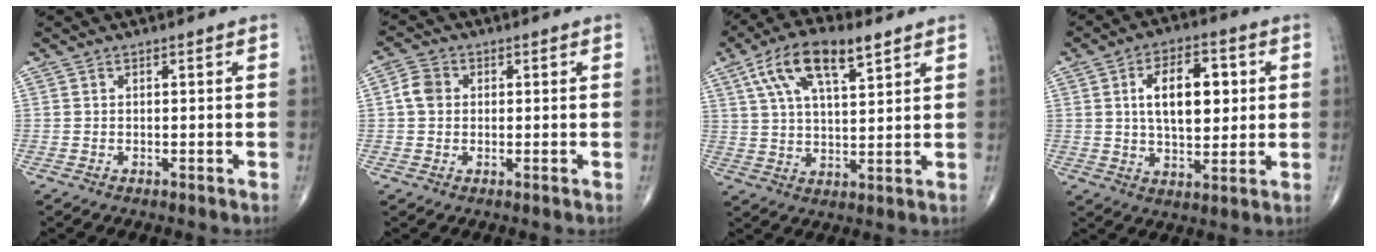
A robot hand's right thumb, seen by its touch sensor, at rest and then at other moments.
{"total": 3.8, "force": [0.3, 3.2, 2.1], "torque": [-0.034, 0.009, 0.000]}
{"total": 13.5, "force": [6.8, 5.3, 10.3], "torque": [-0.174, -0.007, 0.121]}
{"total": 12.7, "force": [2.4, 6.8, 10.4], "torque": [-0.137, -0.003, 0.040]}